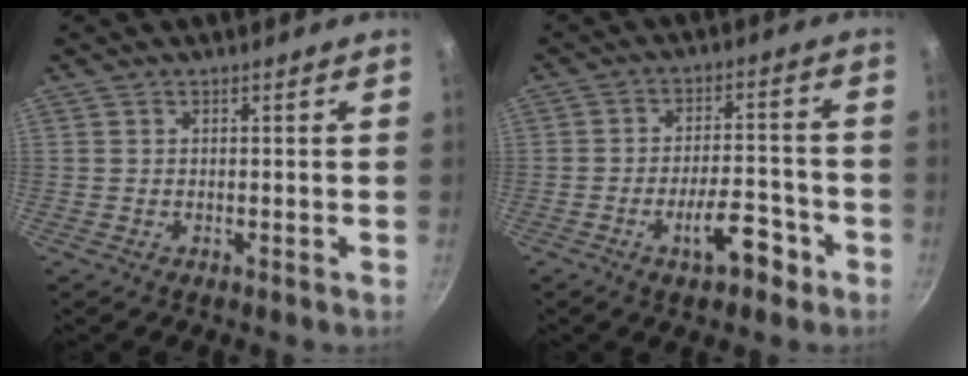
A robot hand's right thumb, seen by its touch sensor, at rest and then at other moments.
{"total": 8.9, "force": [-4.7, 3.7, 6.6], "torque": [-0.076, 0.037, -0.070]}